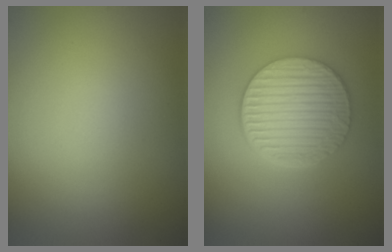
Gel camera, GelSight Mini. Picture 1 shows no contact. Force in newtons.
{"total": 6.0, "press": 4.5, "slide": 4.0}